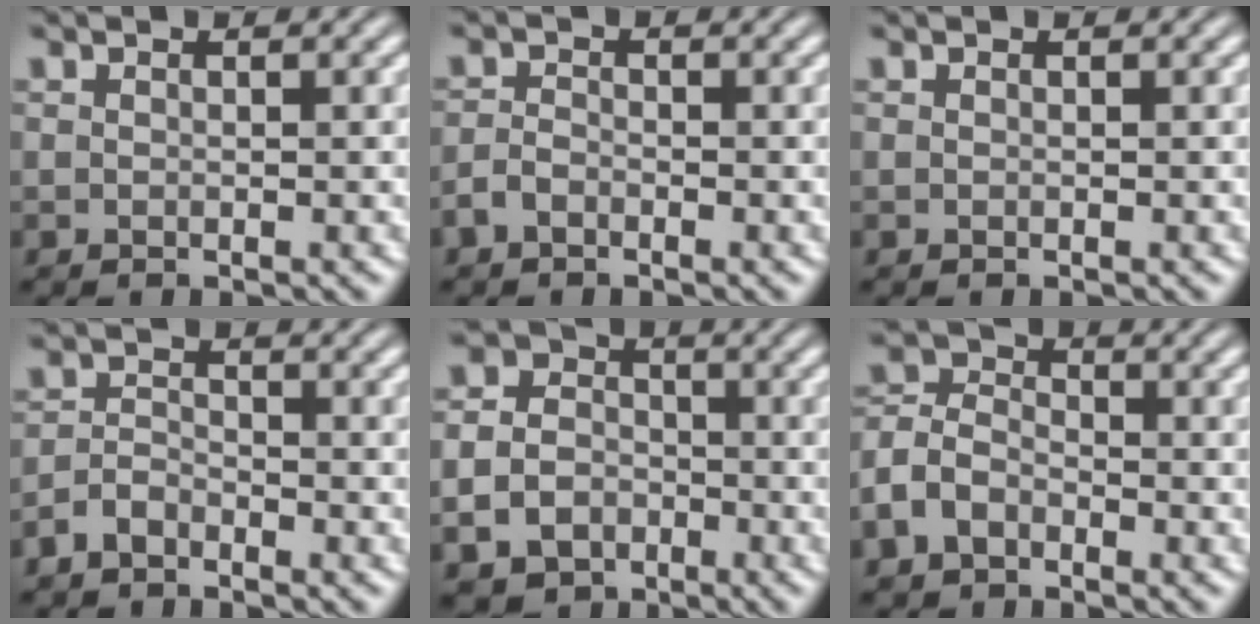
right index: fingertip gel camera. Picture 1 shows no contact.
{"total": 1.3, "force": [-1.3, -0.1, 0.3], "torque": [-0.002, -0.007, -0.019]}
{"total": 2.1, "force": [-0.1, -2.0, -0.6], "torque": [0.027, -0.008, 0.010]}
{"total": 1.9, "force": [-1.8, 0.2, 0.3], "torque": [0.006, -0.006, -0.030]}
{"total": 9.3, "force": [-2.3, 8.5, 3.0], "torque": [-0.049, -0.032, -0.047]}
{"total": 4.5, "force": [-1.3, 3.8, 2.0], "torque": [-0.045, -0.017, -0.023]}